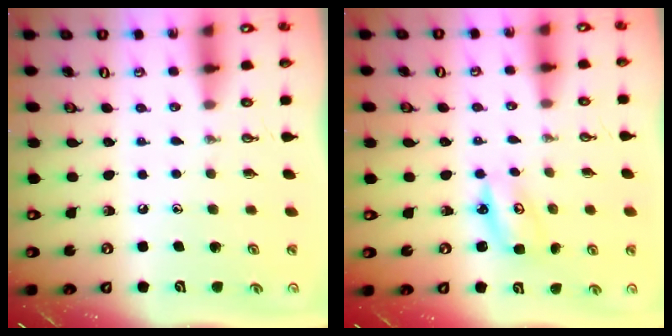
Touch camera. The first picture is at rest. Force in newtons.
{"total": 3.6, "press": 3.6, "slide": 0.2}